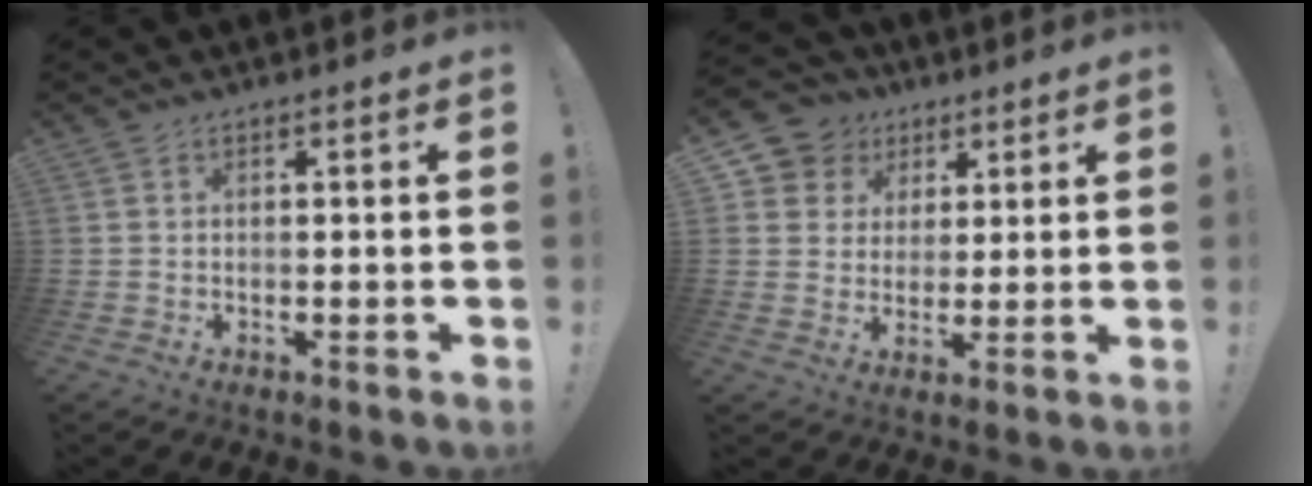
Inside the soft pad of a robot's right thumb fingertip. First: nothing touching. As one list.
[{"total": 8.6, "force": [3.3, 7.8, 1.6], "torque": [-0.029, -0.019, 0.071]}]